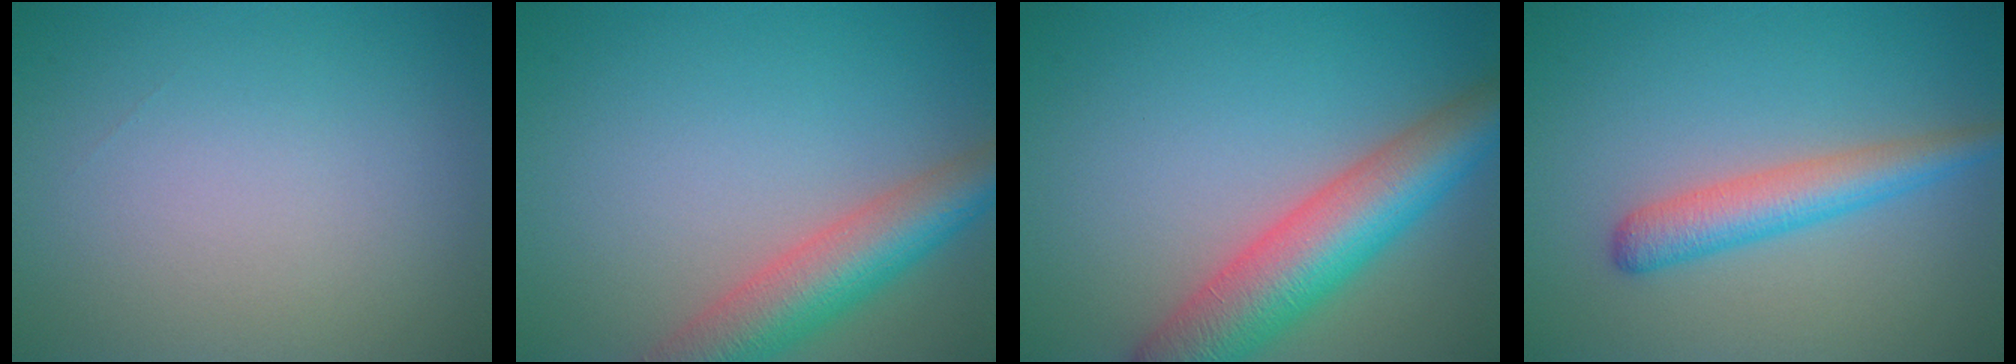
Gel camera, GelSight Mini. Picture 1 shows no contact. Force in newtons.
{"total": 6.7, "press": 6.7, "slide": 0.2}
{"total": 8.3, "press": 8.3, "slide": 0.3}
{"total": 3.7, "press": 3.7, "slide": 0.1}